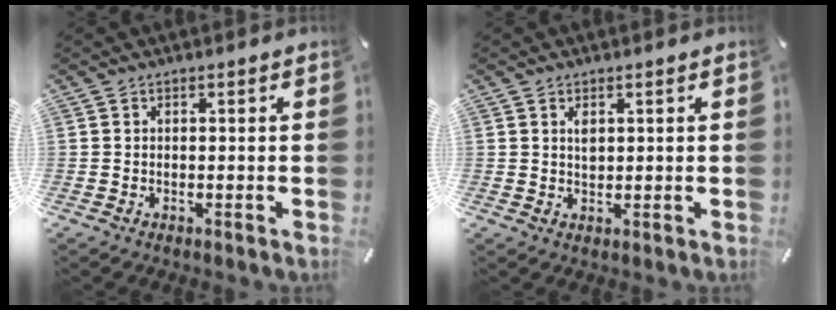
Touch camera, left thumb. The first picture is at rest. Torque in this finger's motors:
{"motor_torque": [0.43, 0.41, 0.25, -0.18, 0.07]}